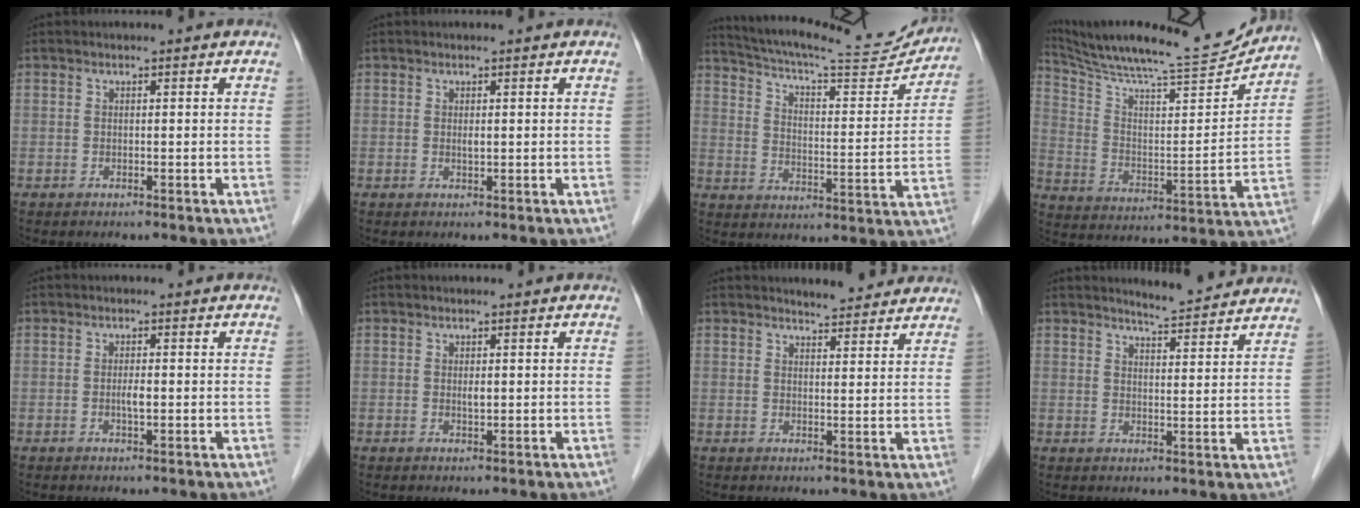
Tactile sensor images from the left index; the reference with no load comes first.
{"total": 0.7, "force": [0.1, 0.2, 0.6], "torque": [-0.014, -0.004, 0.001]}
{"total": 20.4, "force": [19.1, 2.0, 6.8], "torque": [-0.113, -0.033, 0.259]}
{"total": 20.0, "force": [18.9, 0.2, 6.3], "torque": [-0.121, -0.047, 0.289]}
{"total": 1.4, "force": [-0.3, 0.3, 1.3], "torque": [-0.025, -0.003, -0.006]}
{"total": 0.9, "force": [0.1, 0.3, 0.8], "torque": [-0.015, -0.004, 0.001]}
{"total": 5.9, "force": [5.5, 1.1, 1.7], "torque": [-0.025, 0.004, 0.066]}
{"total": 7.6, "force": [7.3, 0.2, 2.0], "torque": [-0.042, 0.000, 0.094]}